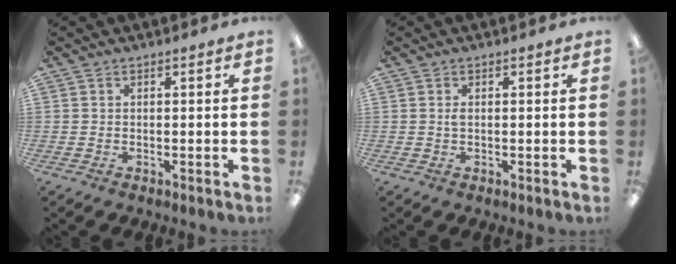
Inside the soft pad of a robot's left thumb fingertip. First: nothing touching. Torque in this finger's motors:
{"motor_torque": [0.32, 0.30, 0.38, -0.11, 0.07]}